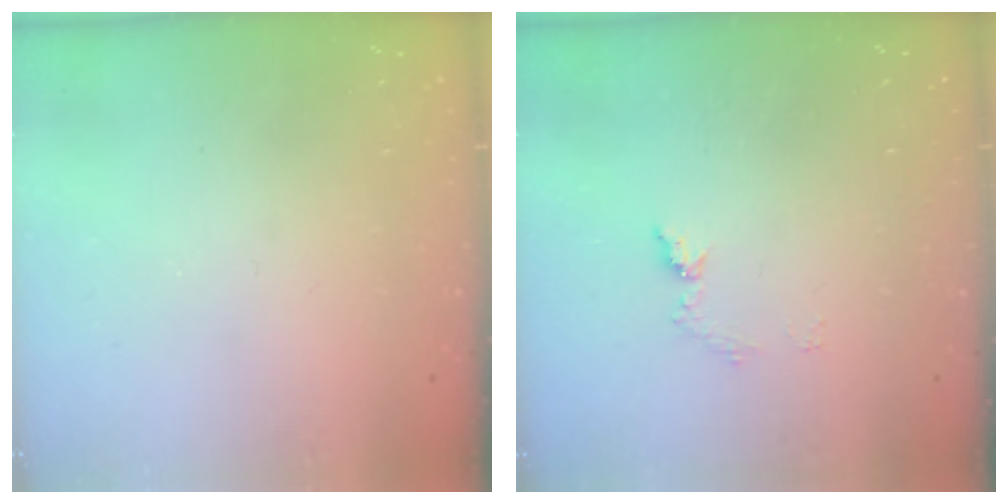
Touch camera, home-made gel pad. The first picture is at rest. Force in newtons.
{"total": 6.4, "press": 6.4, "slide": 0.7}